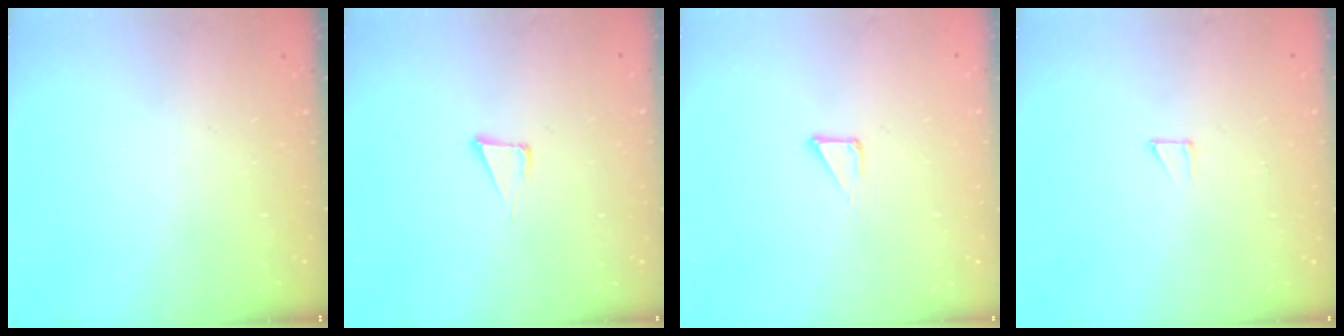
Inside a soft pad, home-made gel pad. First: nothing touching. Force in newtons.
{"total": 4.2, "press": 2.8, "slide": 3.1}
{"total": 2.8, "press": 2.8, "slide": 0.1}
{"total": 2.1, "press": 2.1, "slide": 0.1}